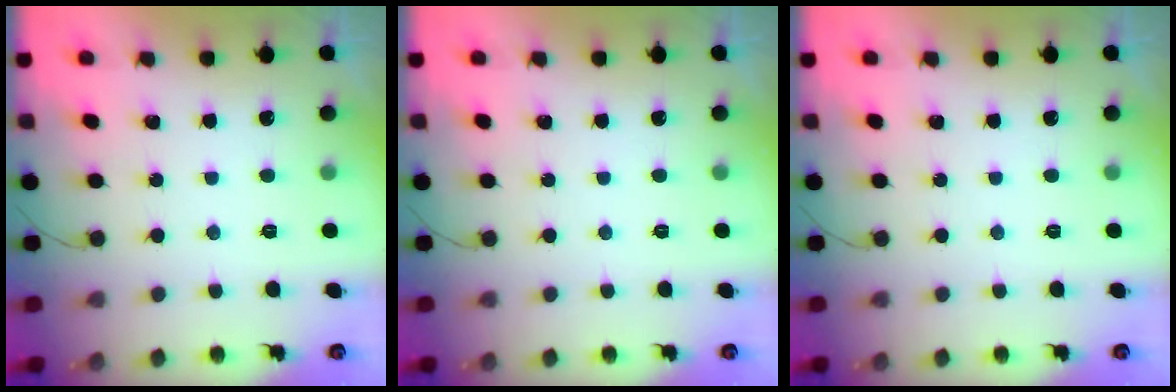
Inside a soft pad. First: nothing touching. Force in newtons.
{"total": 0.0}
{"total": 0.0}